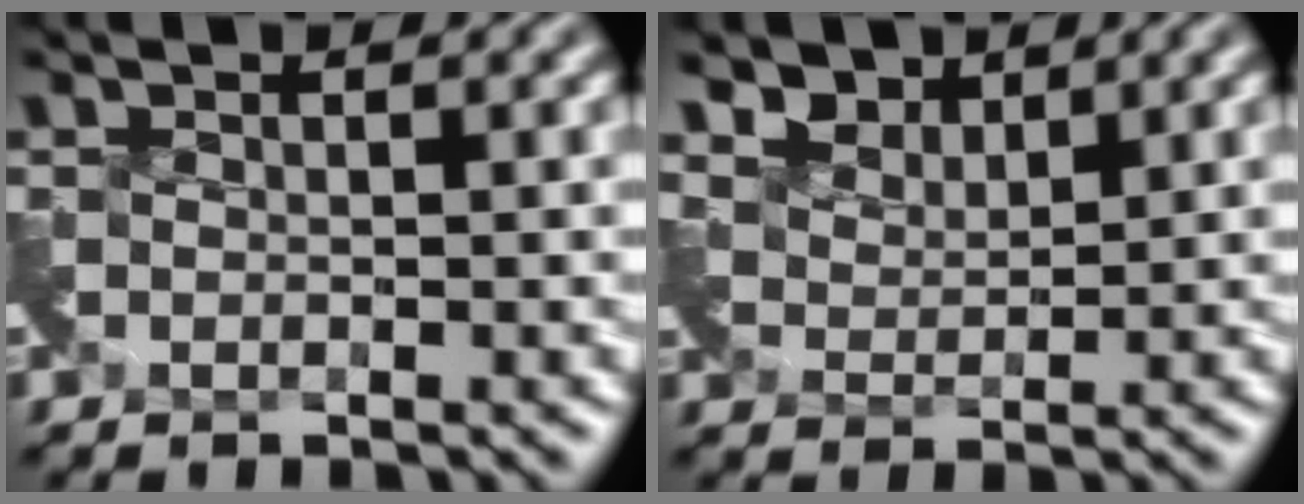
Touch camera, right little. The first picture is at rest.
{"total": 3.2, "force": [3.0, 1.2, -0.1], "torque": [-0.018, -0.006, 0.063]}